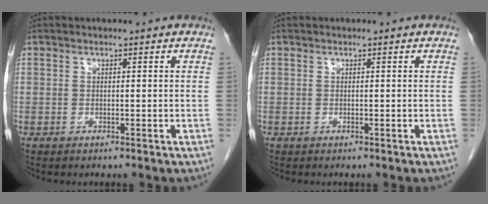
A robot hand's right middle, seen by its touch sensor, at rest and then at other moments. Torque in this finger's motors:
{"motor_torque": [0.20, -0.07, -0.03, 0.00]}